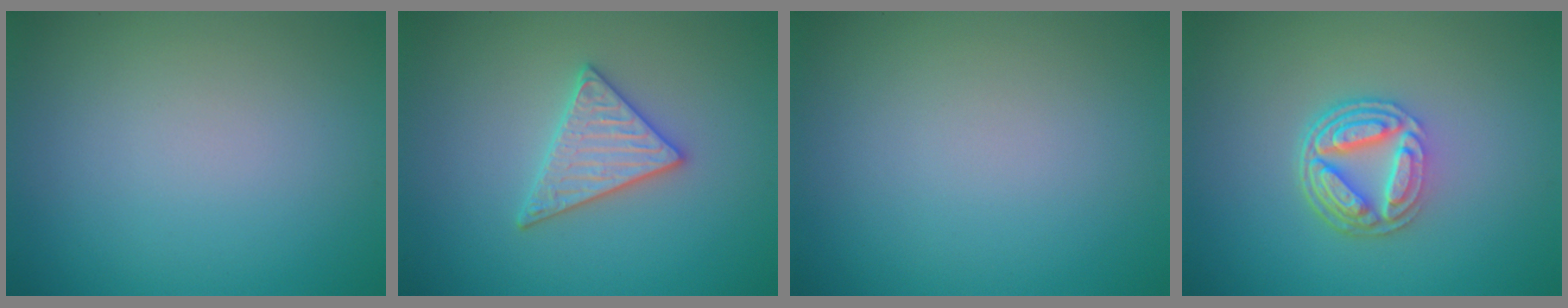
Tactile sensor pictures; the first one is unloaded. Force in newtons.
{"total": 2.9, "press": 2.8, "slide": 0.5}
{"total": 0.0}
{"total": 5.2, "press": 3.8, "slide": 3.5}